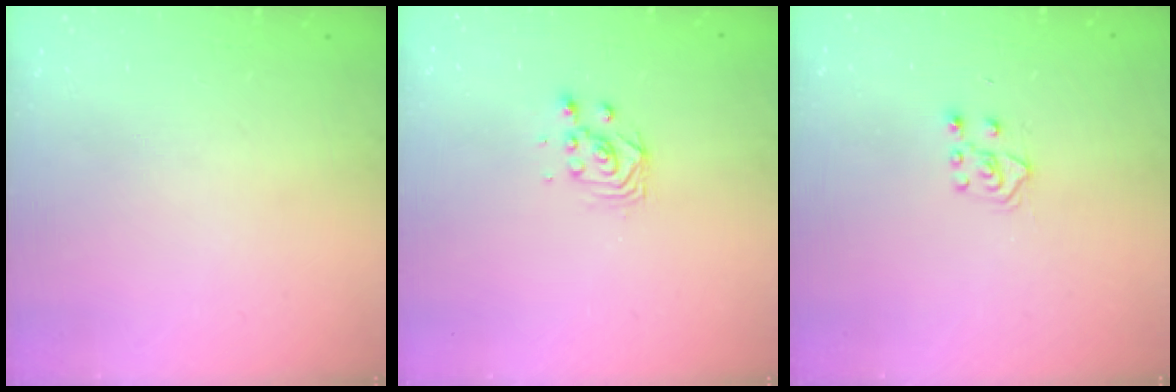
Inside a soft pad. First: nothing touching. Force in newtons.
{"total": 2.8, "press": 2.8, "slide": 0.3}
{"total": 4.8, "press": 4.7, "slide": 0.7}